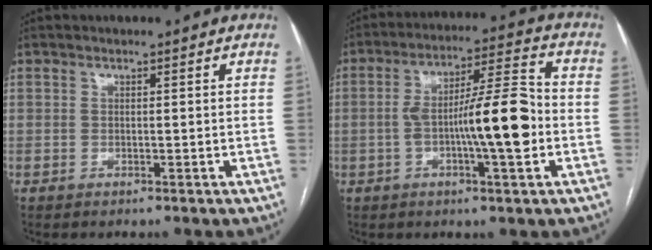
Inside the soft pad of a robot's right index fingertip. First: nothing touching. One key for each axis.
{"total": 12.7, "fx": -2.2, "fy": 1.6, "fz": 12.4, "tx": -0.208, "ty": 0.016, "tz": -0.038}